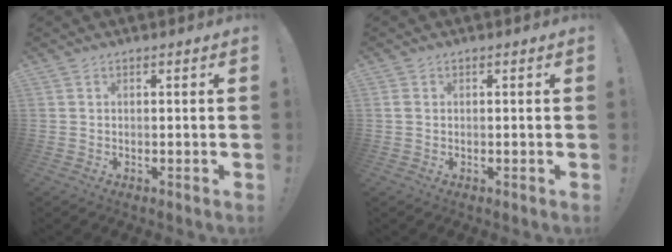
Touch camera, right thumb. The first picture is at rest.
{"total": 1.1, "force": [0.1, 0.8, 0.7], "torque": [-0.013, 0.003, 0.003]}